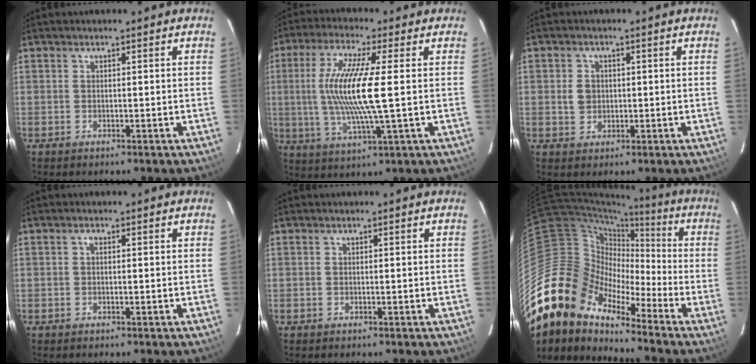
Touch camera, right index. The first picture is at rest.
{"total": 13.6, "force": [0.6, 0.9, 13.5], "torque": [-0.266, -0.006, 0.012]}
{"total": 3.1, "force": [0.1, 2.9, 1.3], "torque": [-0.021, 0.008, 0.003]}
{"total": 0.6, "force": [0.1, 0.3, 0.5], "torque": [-0.010, 0.005, 0.000]}
{"total": 0.0}
{"total": 17.9, "force": [-14.1, 8.7, 6.8], "torque": [-0.128, 0.007, -0.282]}